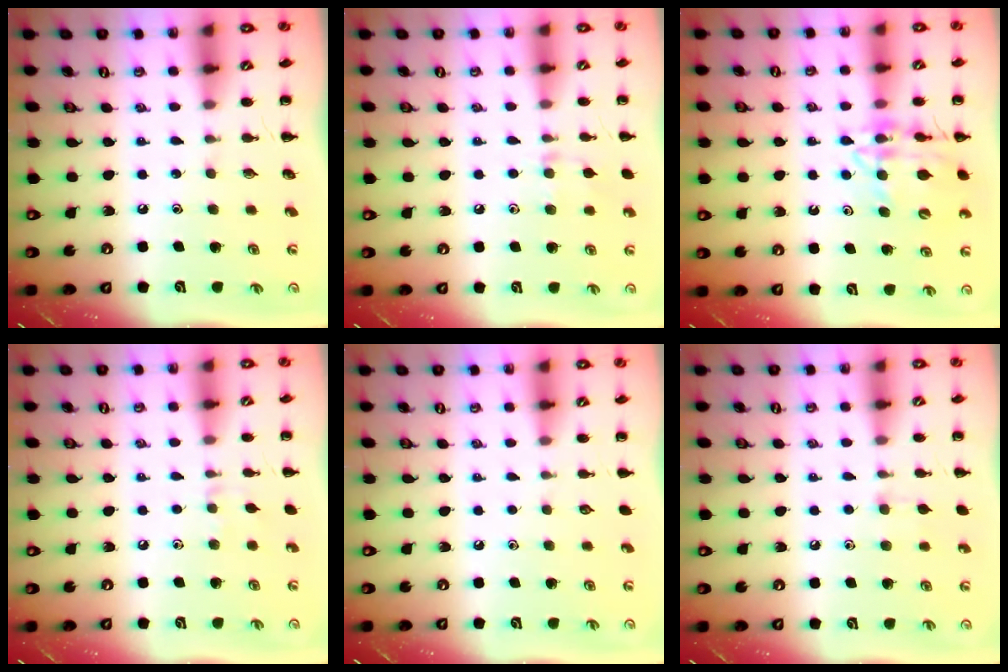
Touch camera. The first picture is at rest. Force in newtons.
{"total": 6.9, "press": 6.5, "slide": 2.2}
{"total": 14.3, "press": 14.0, "slide": 2.6}
{"total": 4.0, "press": 3.7, "slide": 1.4}
{"total": 0.0}
{"total": 5.8, "press": 5.5, "slide": 2.0}